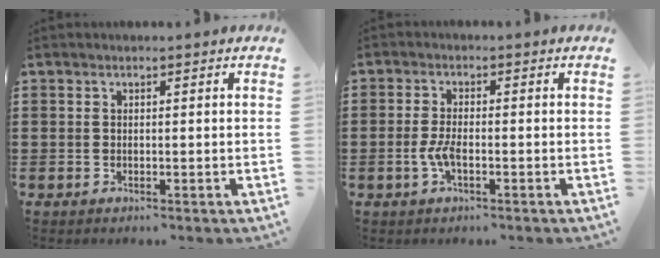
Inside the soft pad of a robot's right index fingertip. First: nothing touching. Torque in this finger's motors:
{"motor_torque": [-0.01, 0.34, -0.01, 0.01]}